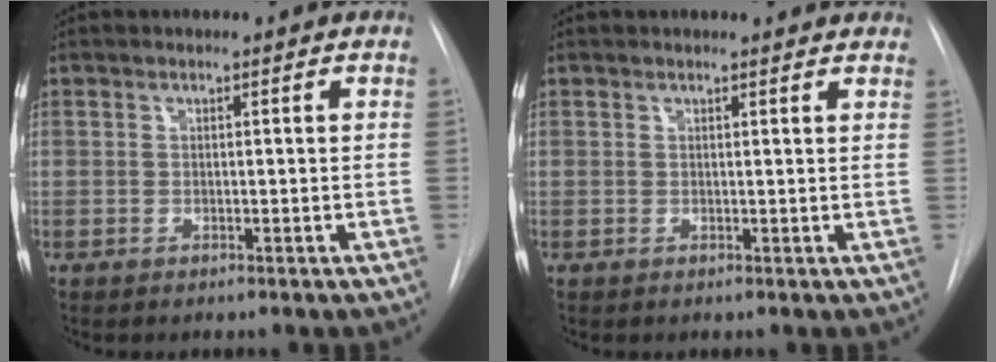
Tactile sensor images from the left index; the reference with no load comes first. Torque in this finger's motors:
{"motor_torque": [0.41, -0.80, -0.07, 0.00]}